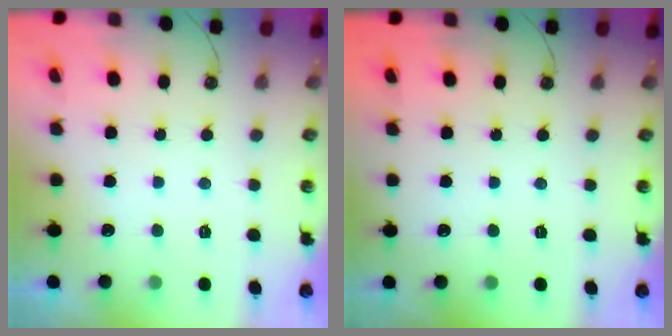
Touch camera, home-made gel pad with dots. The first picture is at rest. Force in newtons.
{"total": 0.0}